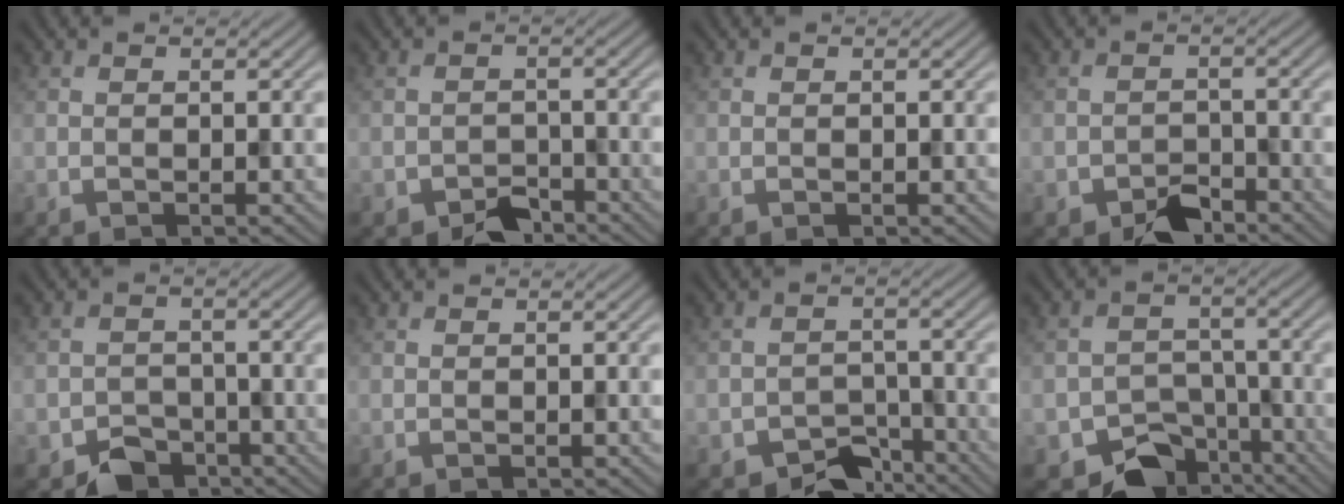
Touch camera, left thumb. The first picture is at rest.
{"total": 3.6, "force": [-2.7, 2.0, 1.4], "torque": [-0.021, -0.005, -0.050]}
{"total": 0.0}
{"total": 4.1, "force": [-2.9, 2.2, 1.9], "torque": [-0.029, -0.005, -0.056]}
{"total": 4.6, "force": [-3.1, 3.1, 1.5], "torque": [-0.020, -0.009, -0.057]}
{"total": 0.0}
{"total": 5.7, "force": [-4.3, 3.1, 2.2], "torque": [-0.028, -0.010, -0.074]}
{"total": 8.7, "force": [-5.4, 5.8, 3.7], "torque": [-0.050, -0.022, -0.088]}